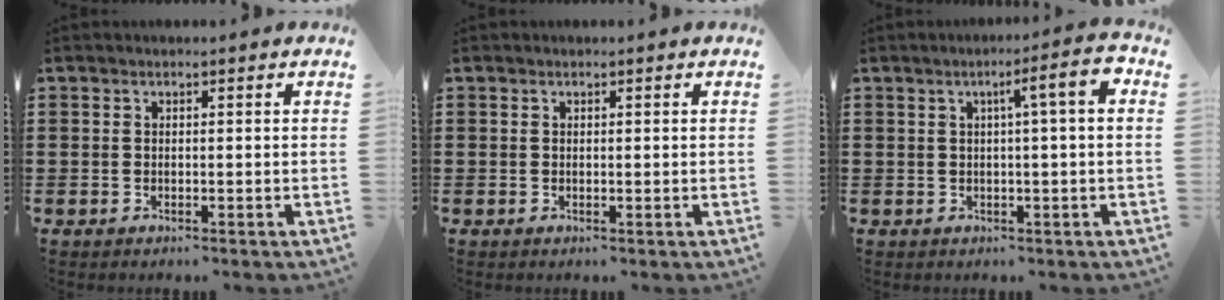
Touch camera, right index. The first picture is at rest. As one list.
[{"total": 0.0}, {"total": 5.1, "force": [0.6, 0.2, 5.0], "torque": [-0.088, -0.003, 0.003]}]